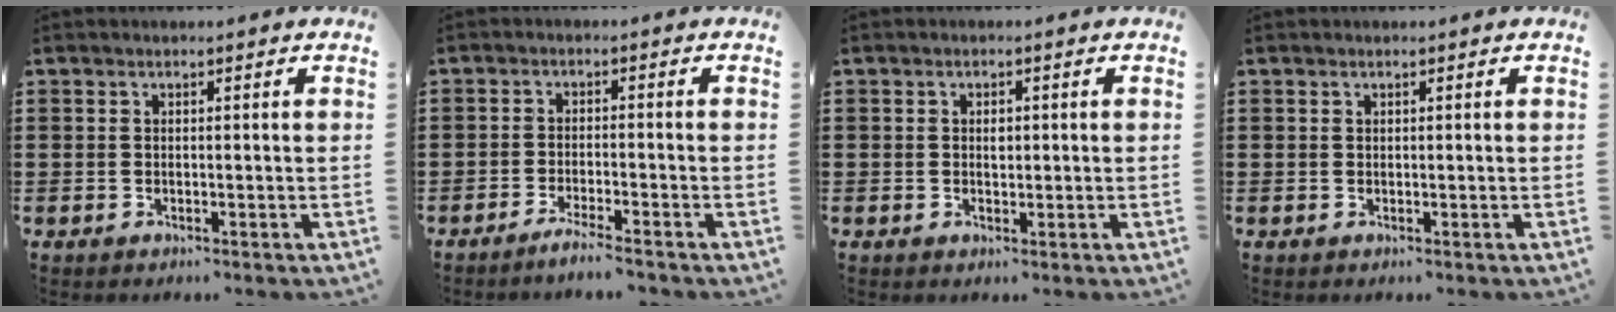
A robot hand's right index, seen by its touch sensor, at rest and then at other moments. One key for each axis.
{"total": 2.8, "fx": -2.5, "fy": -0.5, "fz": 1.1, "tx": -0.017, "ty": 0.000, "tz": -0.047}
{"total": 1.4, "fx": 0.2, "fy": 0.8, "fz": 1.1, "tx": -0.023, "ty": 0.005, "tz": 0.002}
{"total": 0.0}